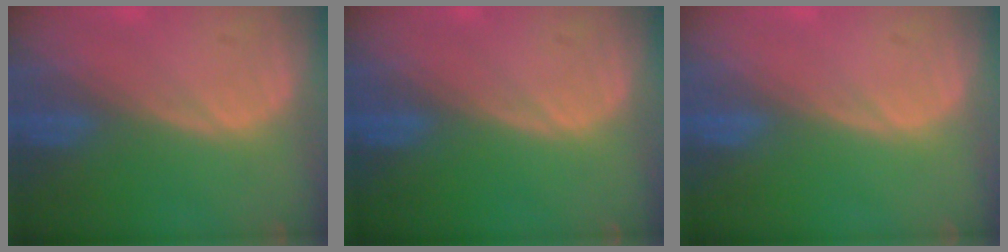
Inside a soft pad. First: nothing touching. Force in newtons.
{"total": 0.0}
{"total": 0.0}